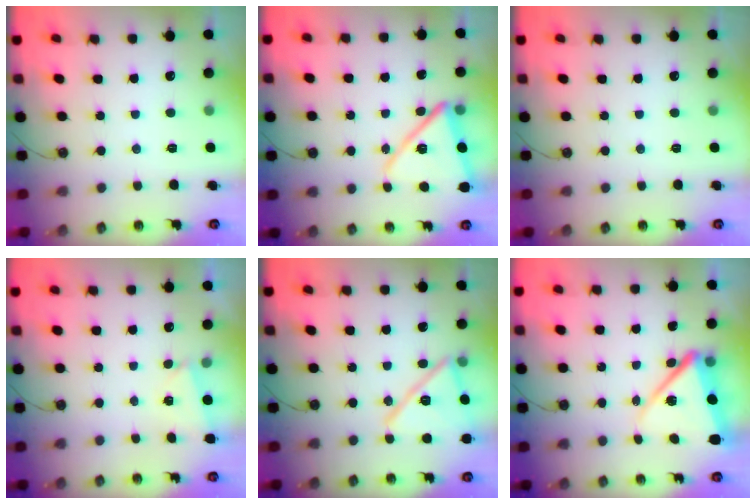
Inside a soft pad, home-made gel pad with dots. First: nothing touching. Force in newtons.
{"total": 14.5, "press": 14.4, "slide": 1.4}
{"total": 0.0}
{"total": 2.1, "press": 0.8, "slide": 1.9}
{"total": 16.9, "press": 16.9, "slide": 0.3}
{"total": 12.3, "press": 12.2, "slide": 1.5}